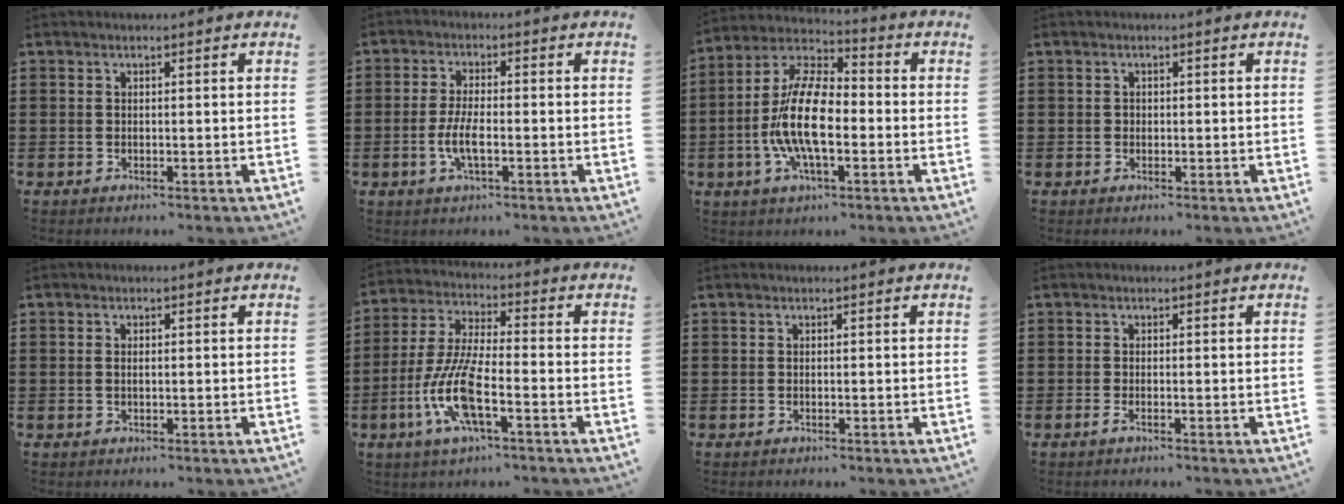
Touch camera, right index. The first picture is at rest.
{"total": 5.6, "force": [-1.7, 1.5, 5.1], "torque": [-0.114, -0.008, -0.038]}
{"total": 12.9, "force": [-2.7, 5.1, 11.5], "torque": [-0.263, -0.009, -0.057]}
{"total": 0.6, "force": [0.1, 0.6, 0.2], "torque": [-0.005, 0.003, 0.001]}
{"total": 1.0, "force": [0.0, 0.4, 0.9], "torque": [-0.019, 0.001, 0.000]}
{"total": 10.2, "force": [-4.2, 2.4, 8.9], "torque": [-0.208, -0.015, -0.083]}
{"total": 0.0}
{"total": 0.9, "force": [-0.4, 0.0, 0.8], "torque": [-0.014, -0.006, -0.006]}